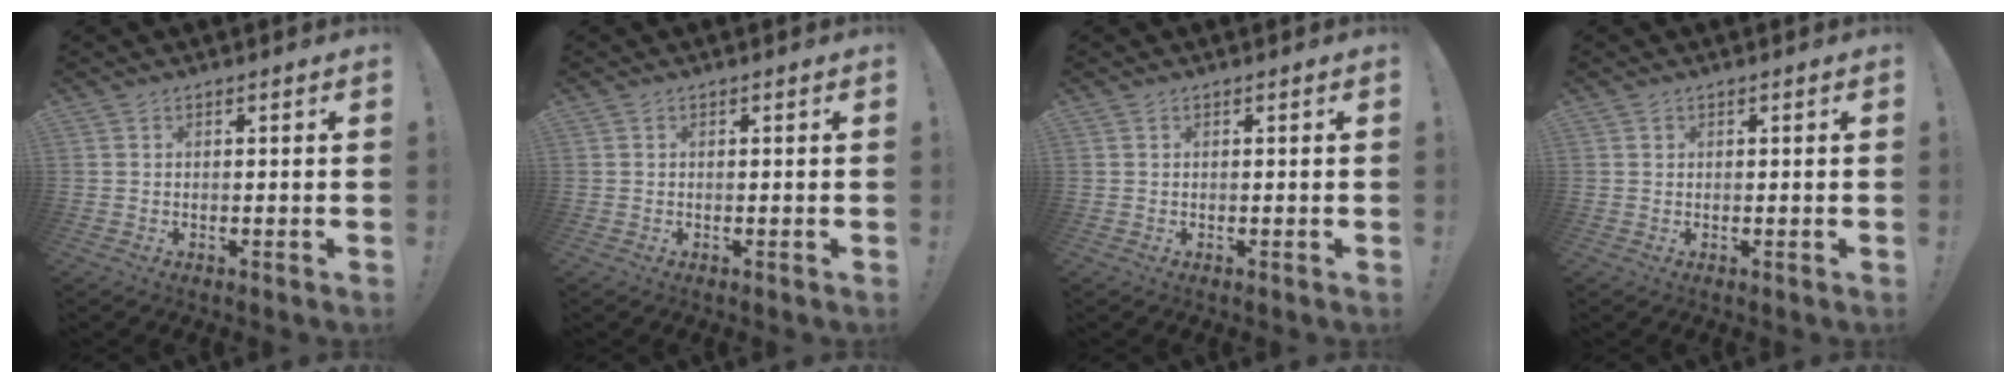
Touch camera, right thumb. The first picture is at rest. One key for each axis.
{"total": 0.0}
{"total": 0.0}
{"total": 0.5, "fx": 0.3, "fy": 0.4, "fz": 0.0, "tx": 0.002, "ty": -0.001, "tz": 0.006}